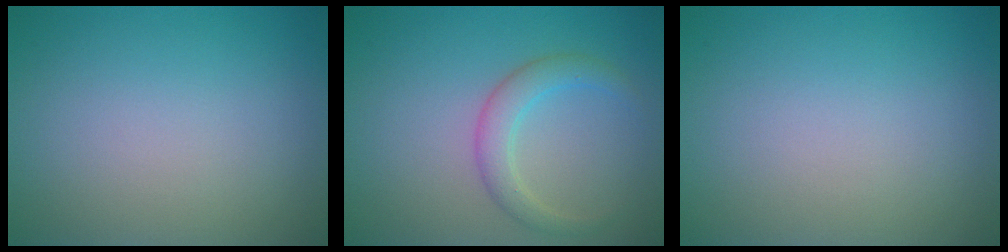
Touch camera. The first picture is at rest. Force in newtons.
{"total": 2.6, "press": 2.6, "slide": 0.2}
{"total": 0.0}